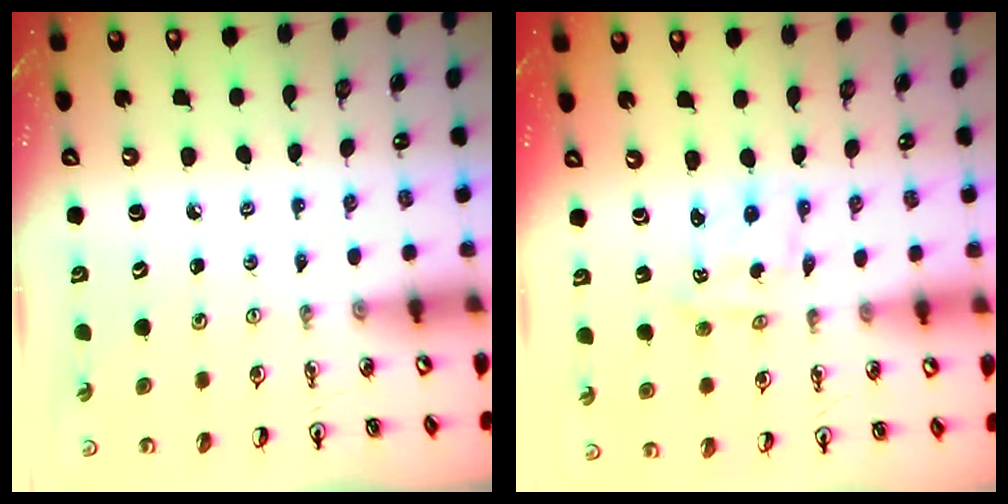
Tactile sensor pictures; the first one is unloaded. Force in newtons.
{"total": 1.1, "press": 1.1, "slide": 0.1}